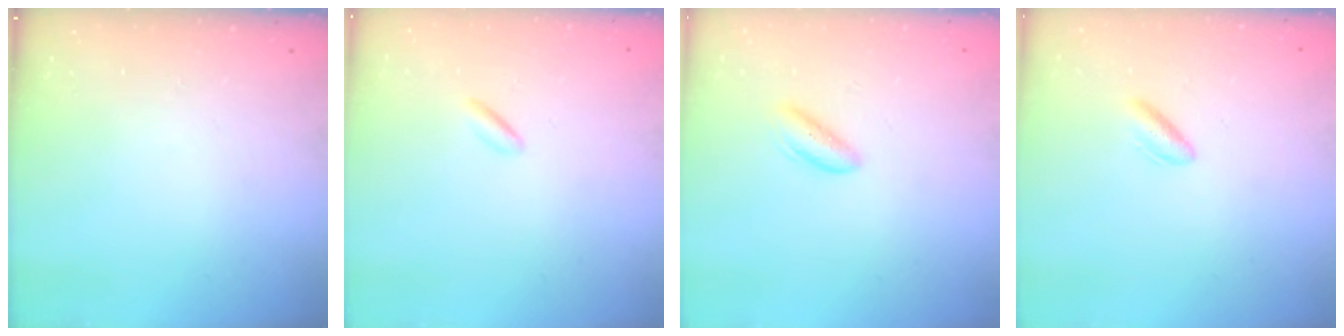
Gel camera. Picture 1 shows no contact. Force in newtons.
{"total": 0.6, "press": 0.2, "slide": 0.5}
{"total": 2.3, "press": 2.3, "slide": 0.3}
{"total": 2.6, "press": 2.3, "slide": 1.4}